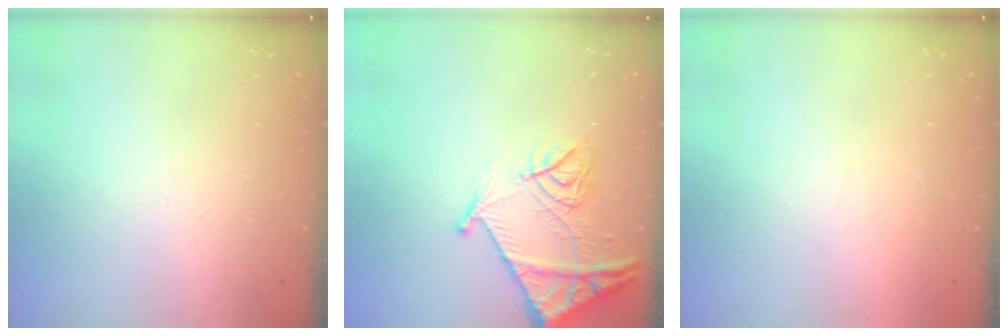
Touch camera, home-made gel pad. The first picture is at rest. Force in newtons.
{"total": 13.6, "press": 13.6, "slide": 1.5}
{"total": 1.5, "press": 1.5, "slide": 0.1}